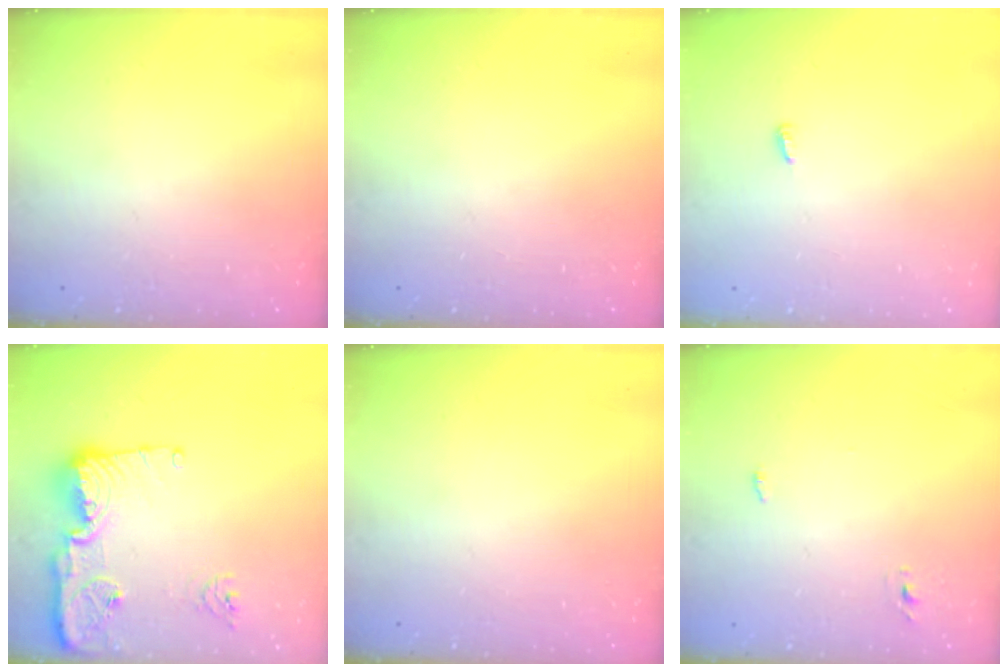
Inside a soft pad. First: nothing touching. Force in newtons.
{"total": 0.0}
{"total": 2.6, "press": 2.6, "slide": 0.2}
{"total": 14.8, "press": 14.7, "slide": 1.5}
{"total": 0.0}
{"total": 2.7, "press": 2.6, "slide": 0.8}